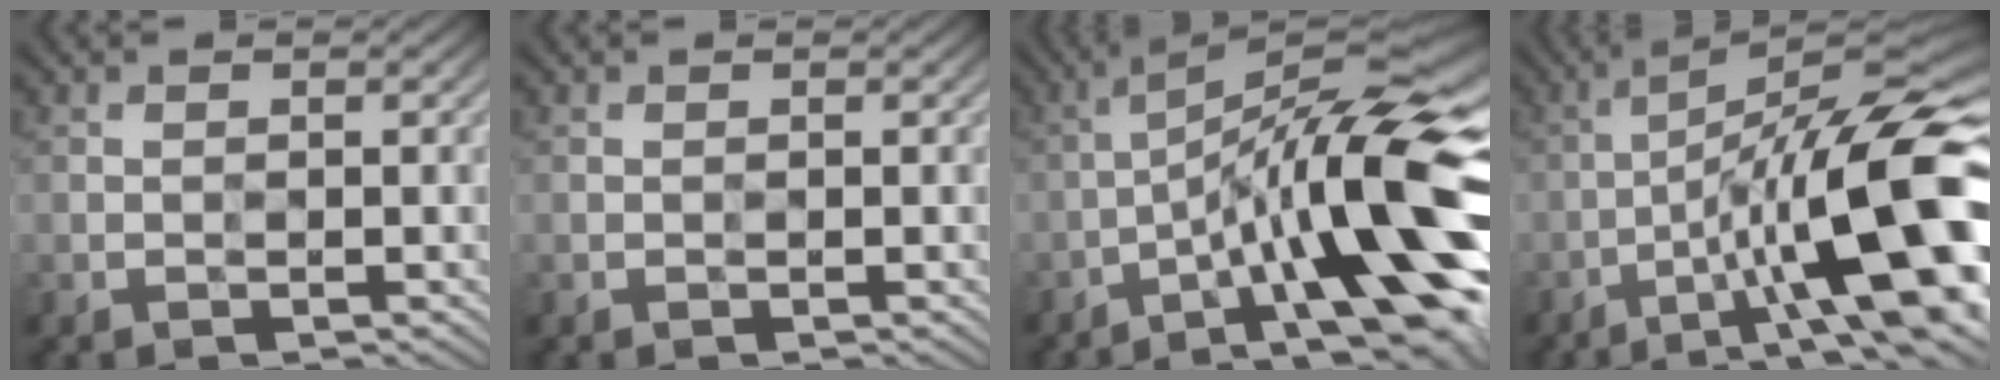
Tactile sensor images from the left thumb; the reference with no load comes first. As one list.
[{"total": 0.0}, {"total": 18.1, "force": [-5.8, 4.8, 16.5], "torque": [-0.248, 0.007, -0.091]}, {"total": 16.6, "force": [-5.2, 4.8, 15.0], "torque": [-0.232, 0.011, -0.078]}]